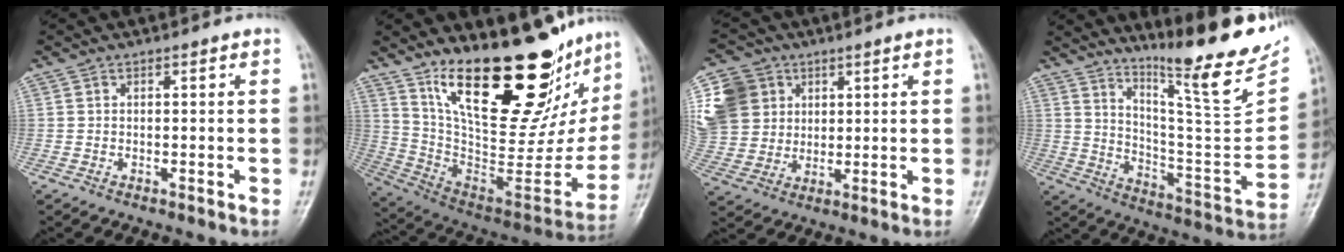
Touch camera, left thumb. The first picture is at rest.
{"total": 31.0, "force": [20.9, 11.4, 19.9], "torque": [-0.258, -0.109, 0.339]}
{"total": 15.5, "force": [4.9, 13.2, 6.5], "torque": [-0.139, 0.015, 0.100]}
{"total": 20.1, "force": [15.5, 1.8, 12.6], "torque": [-0.164, -0.115, 0.251]}